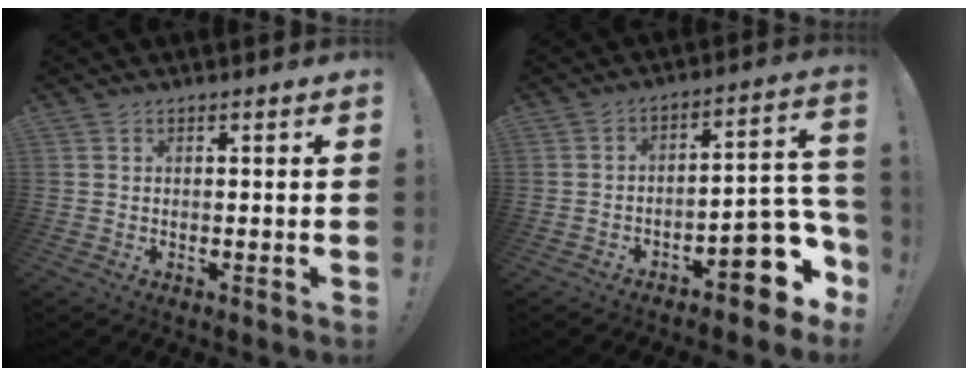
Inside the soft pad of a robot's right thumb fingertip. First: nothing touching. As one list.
[{"total": 13.7, "force": [-6.9, 5.9, 10.2], "torque": [-0.098, 0.036, -0.103]}]